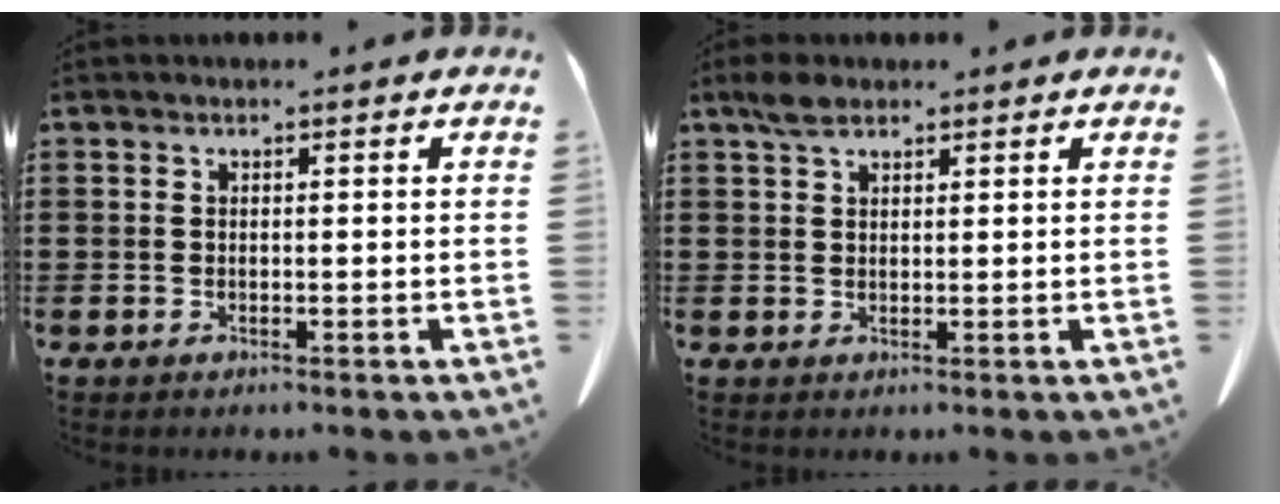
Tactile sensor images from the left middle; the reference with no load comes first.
{"total": 2.8, "force": [2.0, 1.4, 1.5], "torque": [-0.034, 0.005, 0.038]}